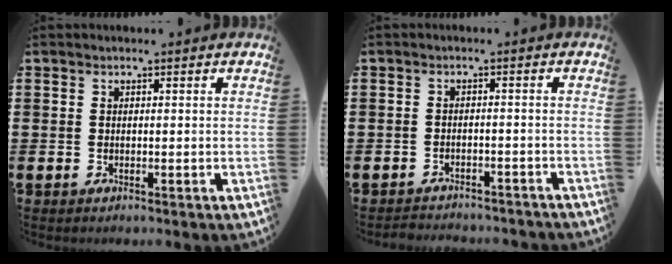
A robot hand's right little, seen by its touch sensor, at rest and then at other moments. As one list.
[{"total": 2.0, "force": [-1.9, 0.1, -0.1], "torque": [-0.005, 0.003, -0.043]}]